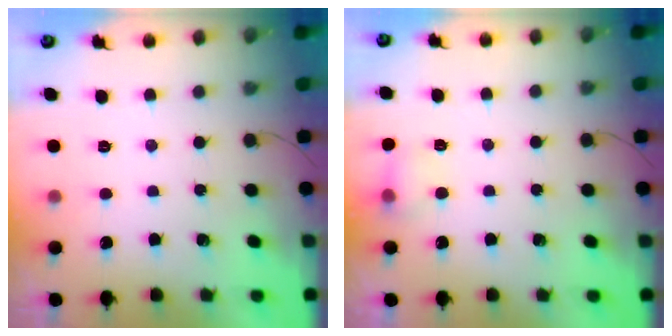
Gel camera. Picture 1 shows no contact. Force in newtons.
{"total": 6.0, "press": 5.9, "slide": 0.9}